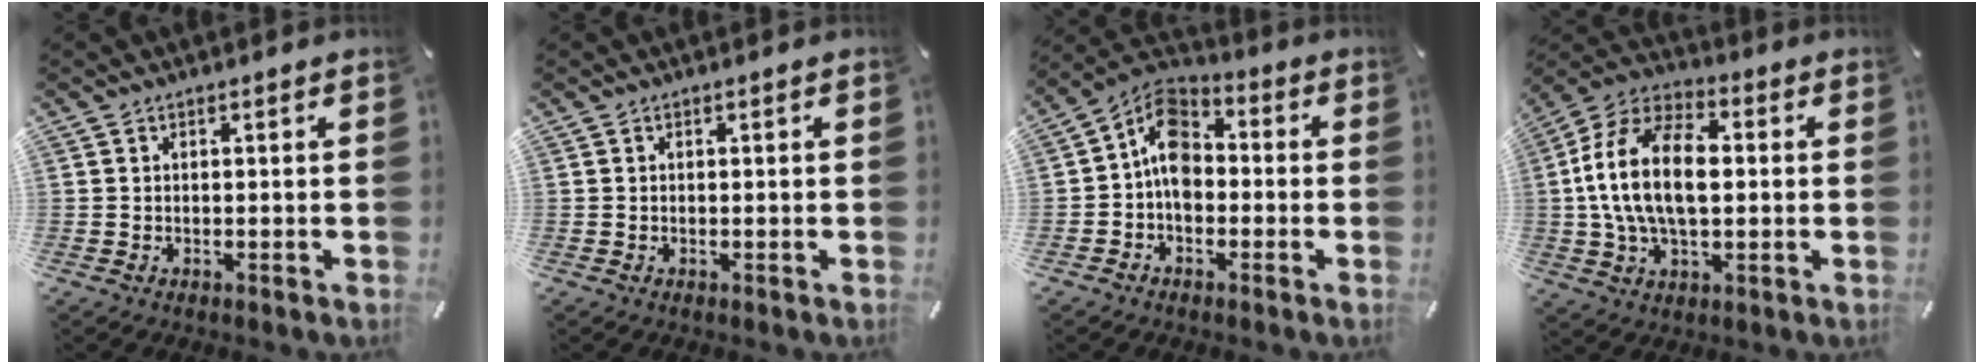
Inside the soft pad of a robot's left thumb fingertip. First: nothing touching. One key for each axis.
{"total": 0.0}
{"total": 9.1, "fx": -1.2, "fy": 6.7, "fz": 6.1, "tx": -0.114, "ty": 0.012, "tz": -0.023}
{"total": 16.5, "fx": 0.0, "fy": 10.2, "fz": 13.0, "tx": -0.287, "ty": 0.010, "tz": -0.003}